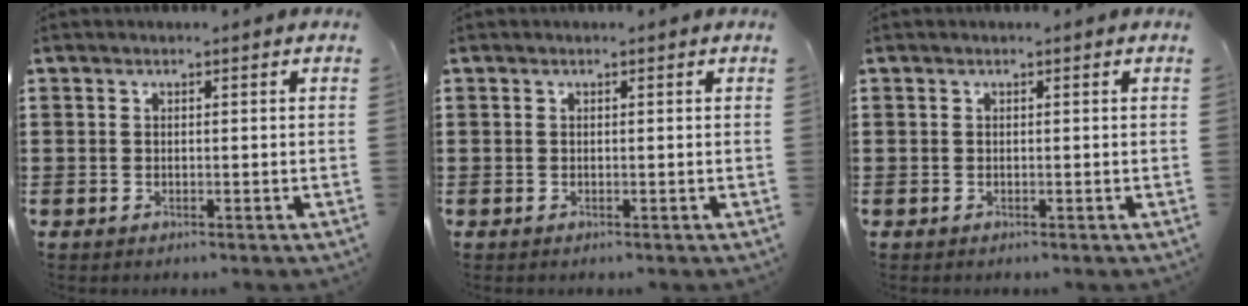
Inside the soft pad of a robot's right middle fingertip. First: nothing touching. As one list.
[{"total": 0.0}, {"total": 0.0}]